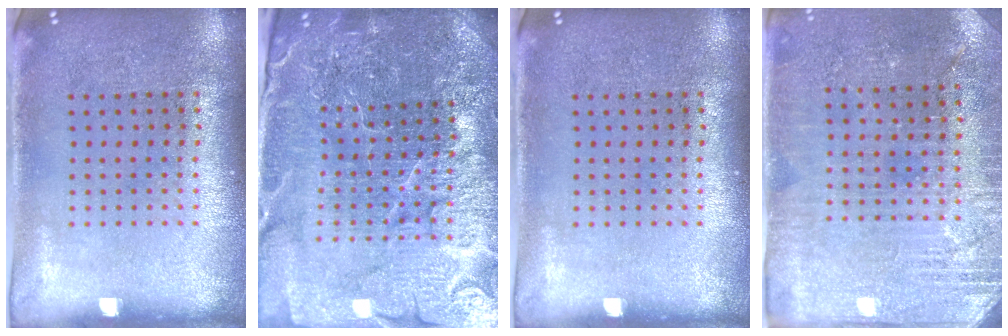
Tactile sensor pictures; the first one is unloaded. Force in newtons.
{"total": 5.7, "press": 5.2, "slide": 2.4}
{"total": 0.0}
{"total": 2.9, "press": 2.8, "slide": 0.4}